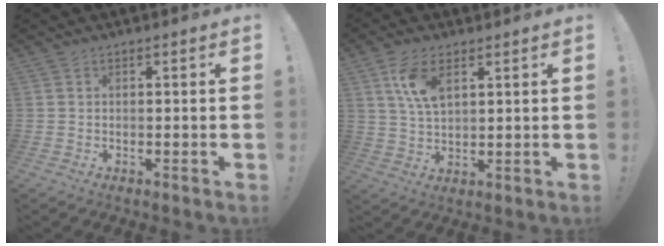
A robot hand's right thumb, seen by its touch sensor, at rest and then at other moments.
{"total": 8.7, "force": [4.1, 4.4, 6.2], "torque": [-0.119, -0.008, 0.075]}